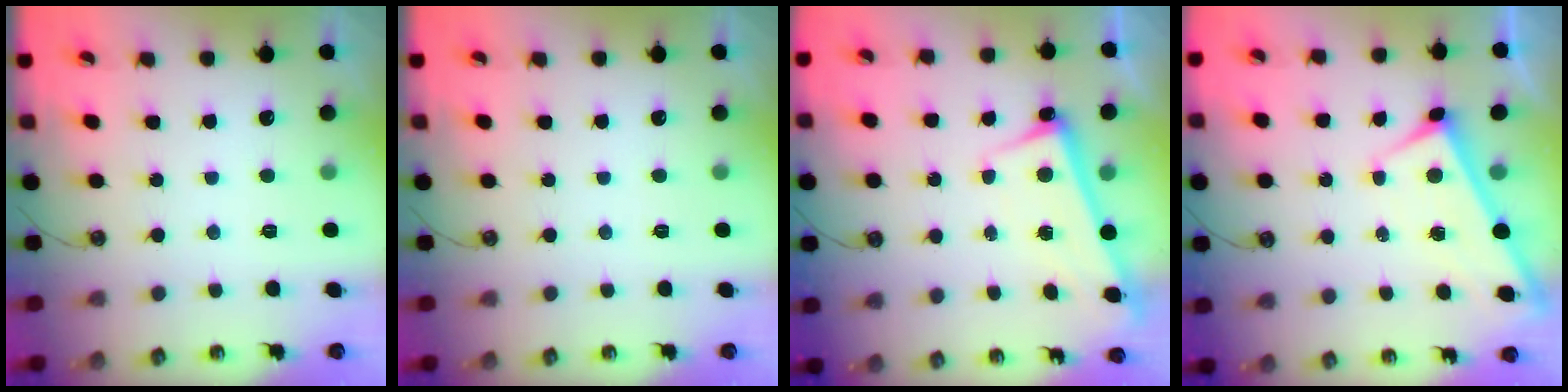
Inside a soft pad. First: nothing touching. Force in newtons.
{"total": 0.0}
{"total": 2.6, "press": 2.5, "slide": 0.8}
{"total": 1.6, "press": 1.6, "slide": 0.1}